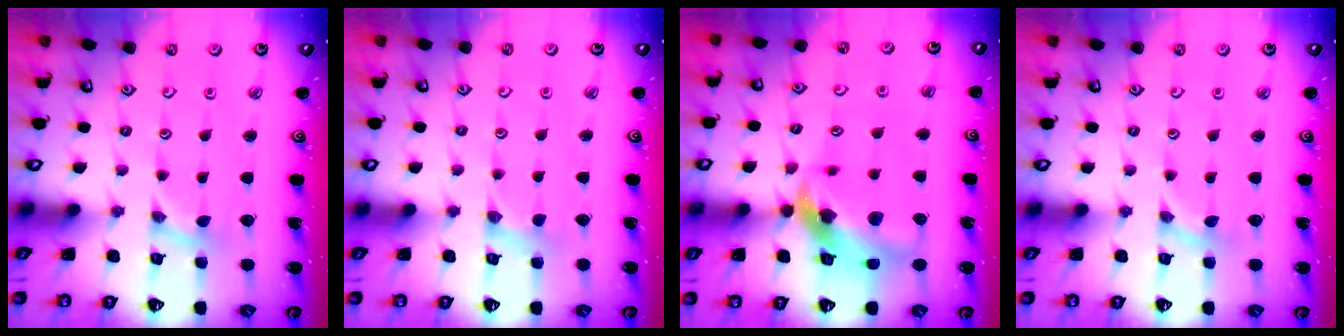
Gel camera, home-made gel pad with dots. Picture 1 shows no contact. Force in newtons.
{"total": 1.1, "press": 1.1, "slide": 0.2}
{"total": 14.5, "press": 14.4, "slide": 2.0}
{"total": 0.0}